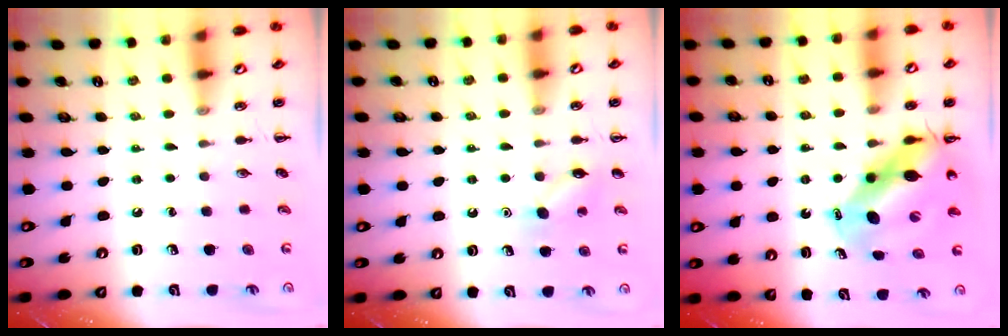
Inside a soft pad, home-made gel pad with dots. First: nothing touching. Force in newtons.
{"total": 7.2, "press": 6.9, "slide": 1.8}
{"total": 11.1, "press": 10.7, "slide": 3.2}